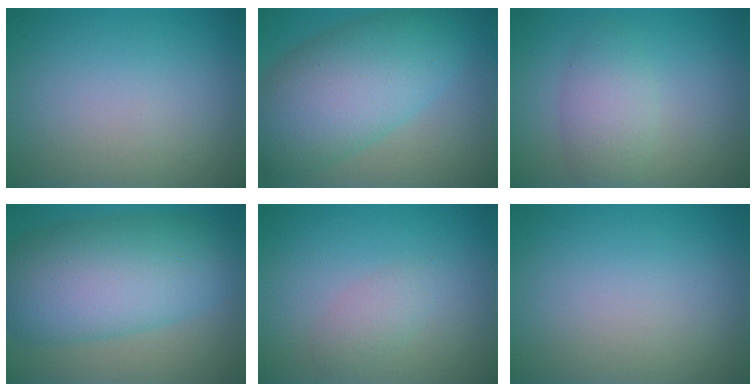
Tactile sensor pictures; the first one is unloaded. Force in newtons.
{"total": 9.8, "press": 9.8, "slide": 0.2}
{"total": 3.2, "press": 3.2, "slide": 0.0}
{"total": 10.8, "press": 10.8, "slide": 0.4}
{"total": 1.6, "press": 1.6, "slide": 0.0}
{"total": 0.0}